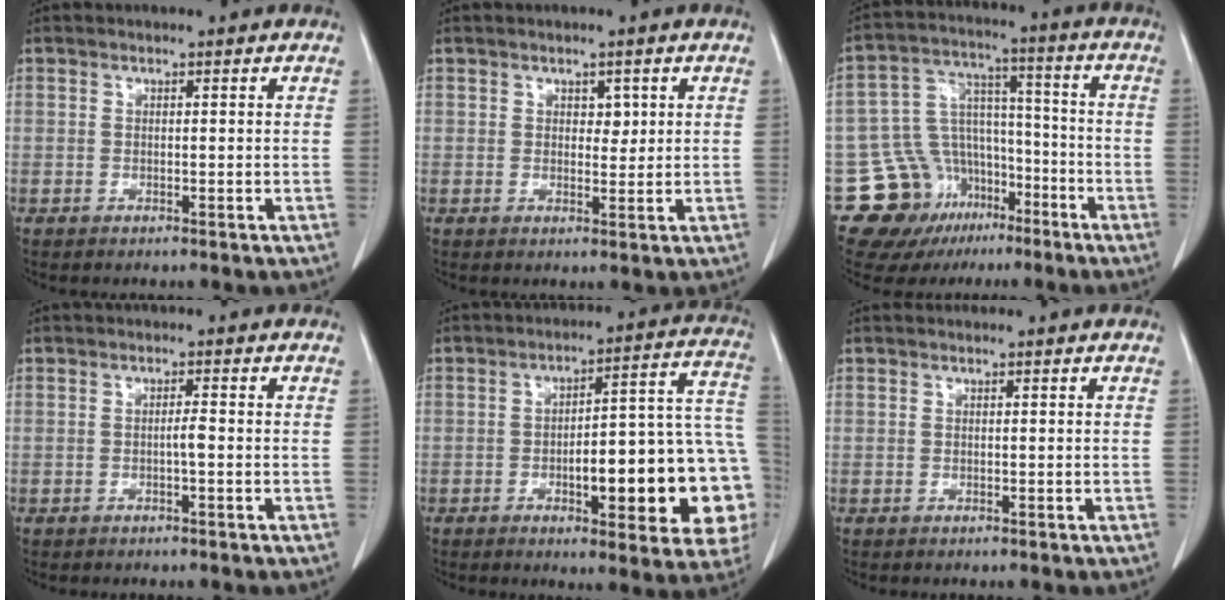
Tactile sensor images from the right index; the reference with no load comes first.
{"total": 1.9, "force": [0.8, 1.3, 1.2], "torque": [-0.011, -0.003, 0.011]}
{"total": 14.9, "force": [-8.2, 11.5, 4.7], "torque": [-0.087, 0.070, -0.120]}
{"total": 1.3, "force": [-0.5, -0.1, 1.2], "torque": [-0.020, 0.001, -0.009]}
{"total": 21.2, "force": [-5.1, 4.8, 20.0], "torque": [-0.181, 0.037, -0.053]}
{"total": 0.0}